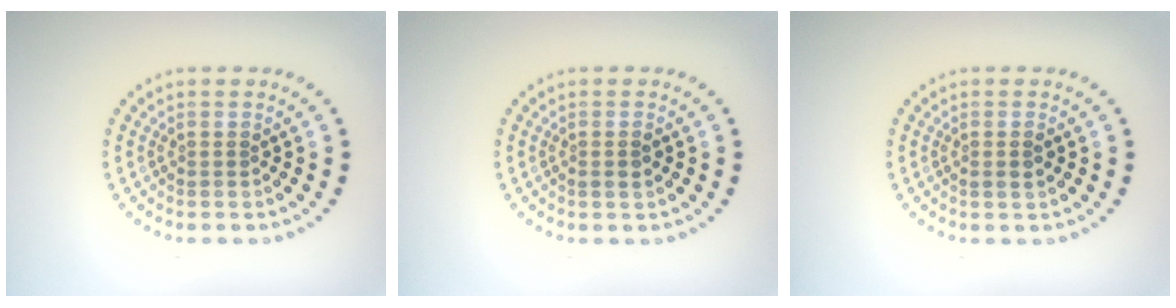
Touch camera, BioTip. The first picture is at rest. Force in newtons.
{"total": 1.0, "press": 1.0, "slide": 0.4}
{"total": 1.1, "press": 1.0, "slide": 0.5}